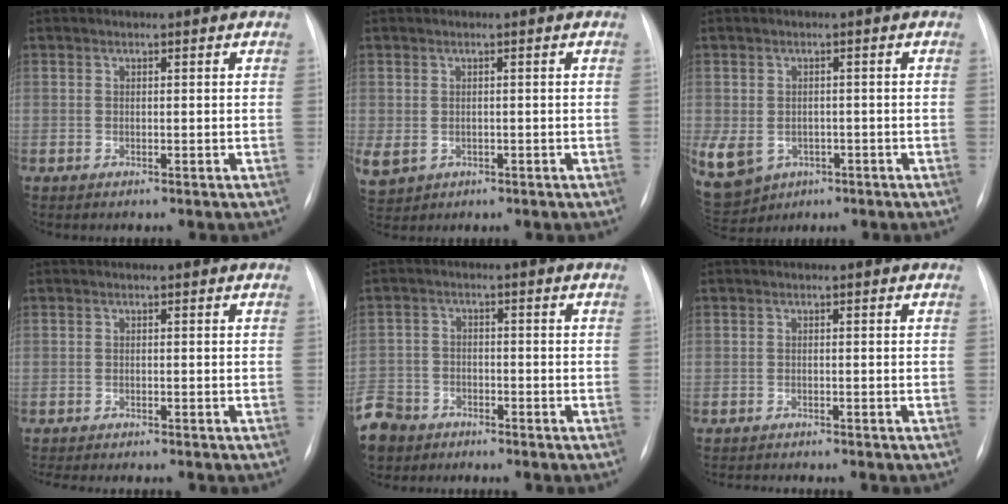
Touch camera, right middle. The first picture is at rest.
{"total": 5.3, "force": [-1.5, 4.3, 2.6], "torque": [-0.073, -0.004, -0.009]}
{"total": 21.1, "force": [-8.2, 17.0, 9.4], "torque": [-0.318, -0.019, -0.107]}
{"total": 7.2, "force": [-6.3, 1.2, 3.3], "torque": [-0.038, -0.007, -0.083]}
{"total": 10.6, "force": [-7.3, 7.2, 2.7], "torque": [-0.100, -0.007, -0.131]}
{"total": 3.3, "force": [-3.1, 0.1, 1.1], "torque": [-0.015, -0.010, -0.039]}